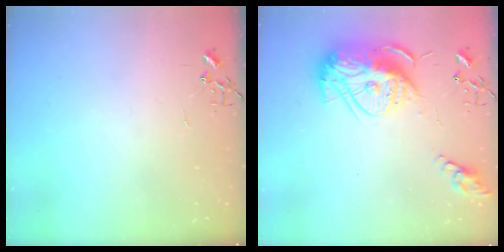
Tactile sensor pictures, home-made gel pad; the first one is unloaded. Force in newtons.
{"total": 16.7, "press": 16.6, "slide": 1.8}